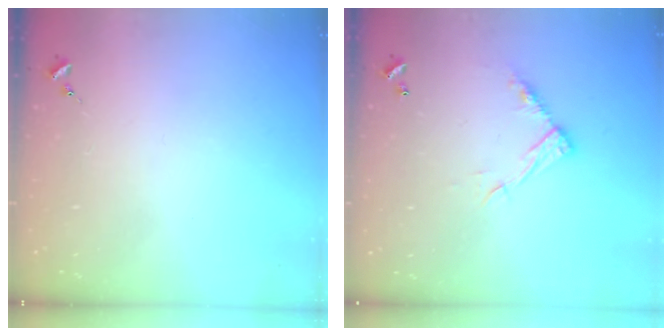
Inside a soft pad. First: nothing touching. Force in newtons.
{"total": 10.6, "press": 10.6, "slide": 0.4}